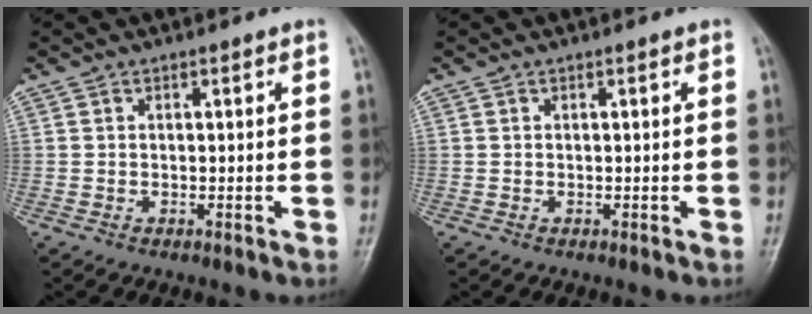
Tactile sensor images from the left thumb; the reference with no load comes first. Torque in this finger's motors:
{"motor_torque": [0.01, 0.06, -0.04, -0.04, 0.00]}